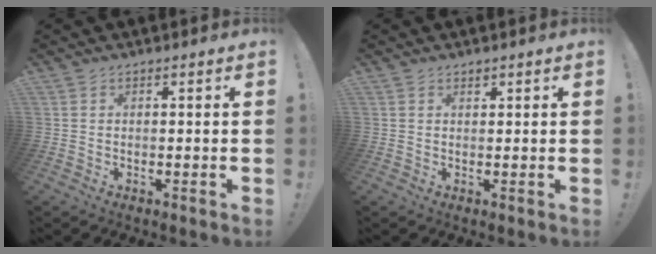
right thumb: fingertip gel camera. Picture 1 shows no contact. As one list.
[{"total": 1.1, "force": [0.8, 0.7, 0.2], "torque": [0.007, -0.005, 0.013]}]